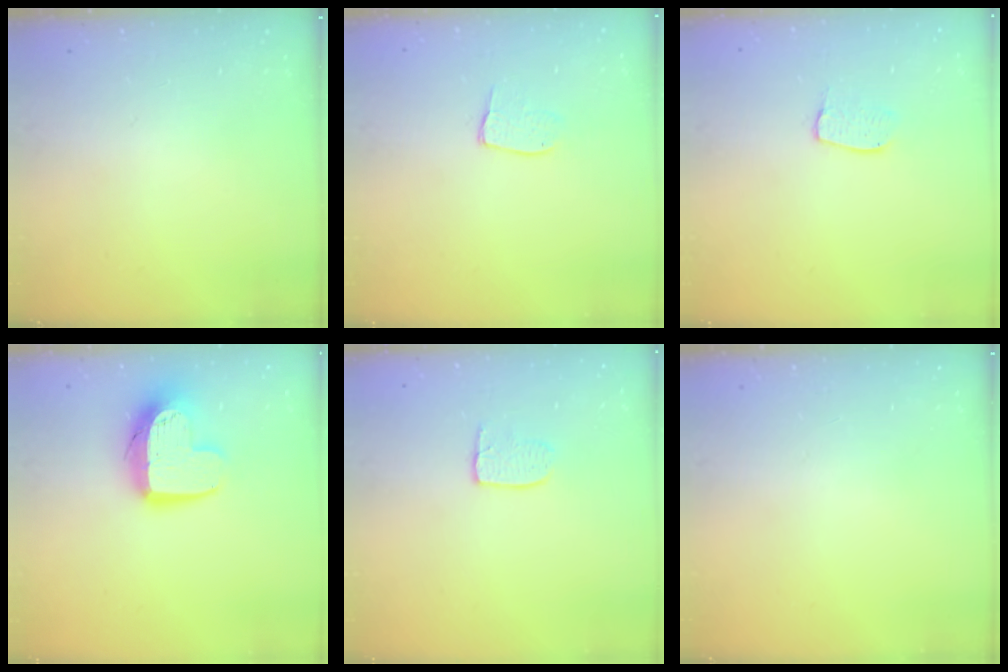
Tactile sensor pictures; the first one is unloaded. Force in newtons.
{"total": 6.1, "press": 6.1, "slide": 0.5}
{"total": 6.5, "press": 6.5, "slide": 0.4}
{"total": 12.4, "press": 12.4, "slide": 1.0}
{"total": 4.9, "press": 4.9, "slide": 0.3}
{"total": 0.0}